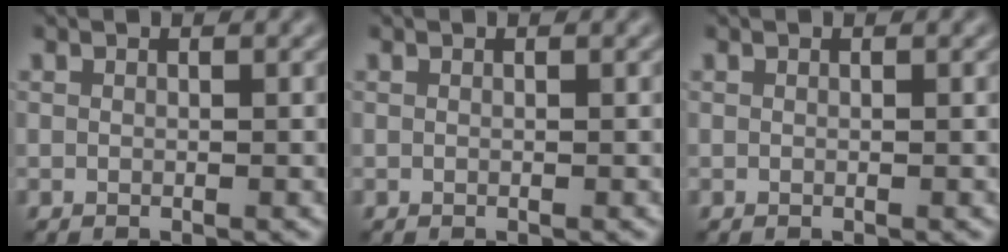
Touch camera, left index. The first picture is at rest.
{"total": 0.0}
{"total": 0.0}